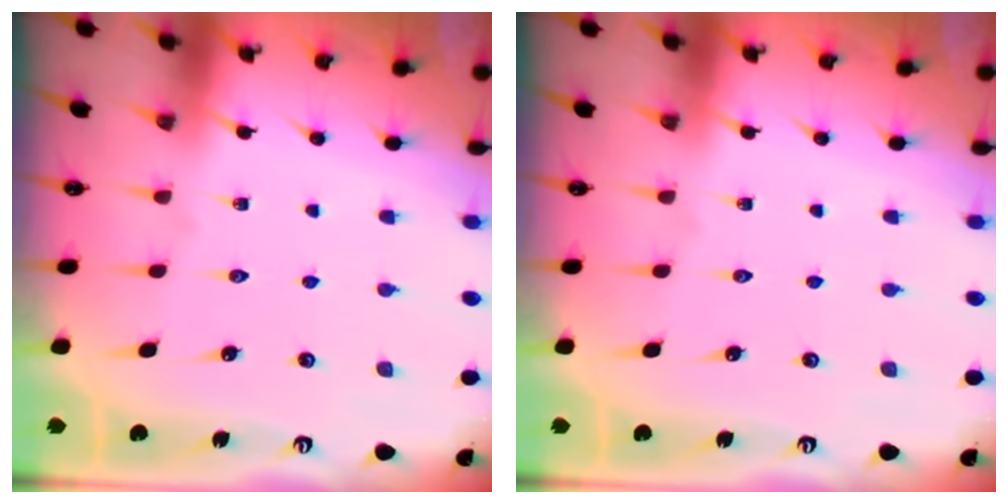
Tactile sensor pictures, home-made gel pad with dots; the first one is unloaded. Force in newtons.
{"total": 0.0}